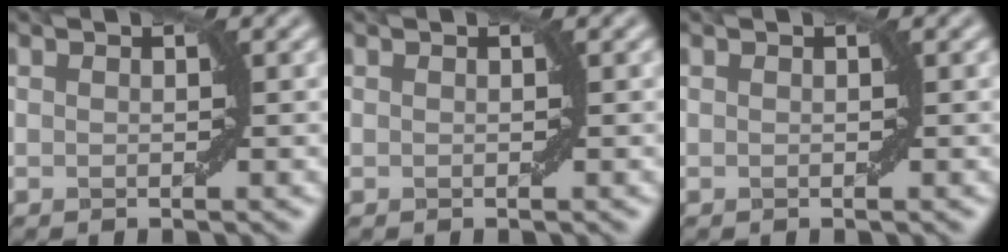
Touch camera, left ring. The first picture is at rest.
{"total": 0.0}
{"total": 0.0}